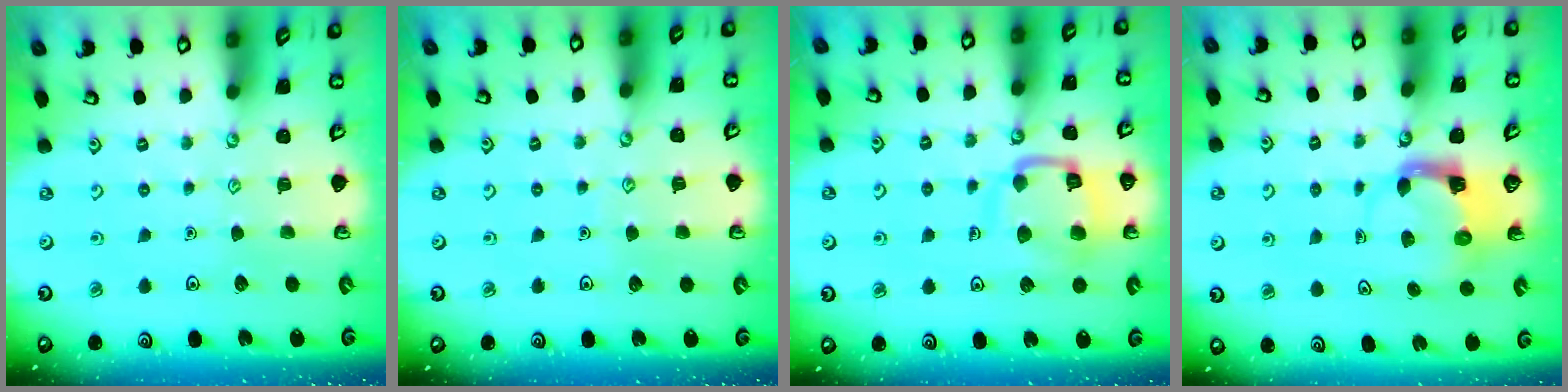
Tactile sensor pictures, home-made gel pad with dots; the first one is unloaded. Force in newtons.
{"total": 3.3, "press": 3.3, "slide": 0.2}
{"total": 13.3, "press": 13.2, "slide": 1.5}
{"total": 4.0, "press": 3.9, "slide": 0.6}